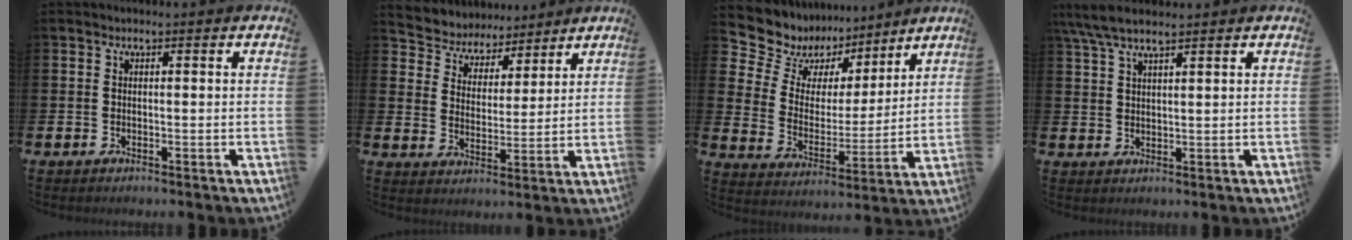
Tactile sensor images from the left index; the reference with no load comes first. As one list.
[{"total": 5.1, "force": [4.6, 2.1, -0.4], "torque": [-0.030, -0.034, 0.079]}, {"total": 9.3, "force": [8.1, 4.4, 0.7], "torque": [-0.072, -0.065, 0.148]}, {"total": 5.1, "force": [4.3, 0.8, 2.7], "torque": [-0.068, -0.006, 0.080]}]